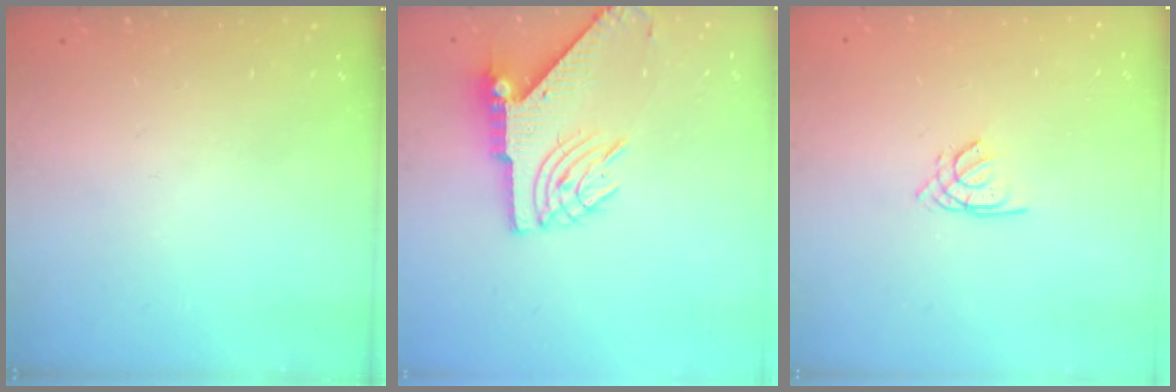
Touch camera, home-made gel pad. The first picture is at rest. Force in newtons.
{"total": 9.8, "press": 9.7, "slide": 1.3}
{"total": 1.5, "press": 1.4, "slide": 0.4}